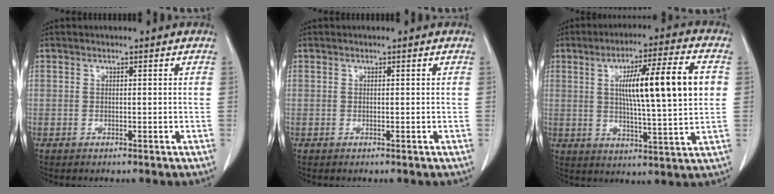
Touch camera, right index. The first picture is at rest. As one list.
[{"total": 0.0}, {"total": 14.9, "force": [2.6, 0.8, 14.6], "torque": [-0.234, 0.010, 0.041]}]